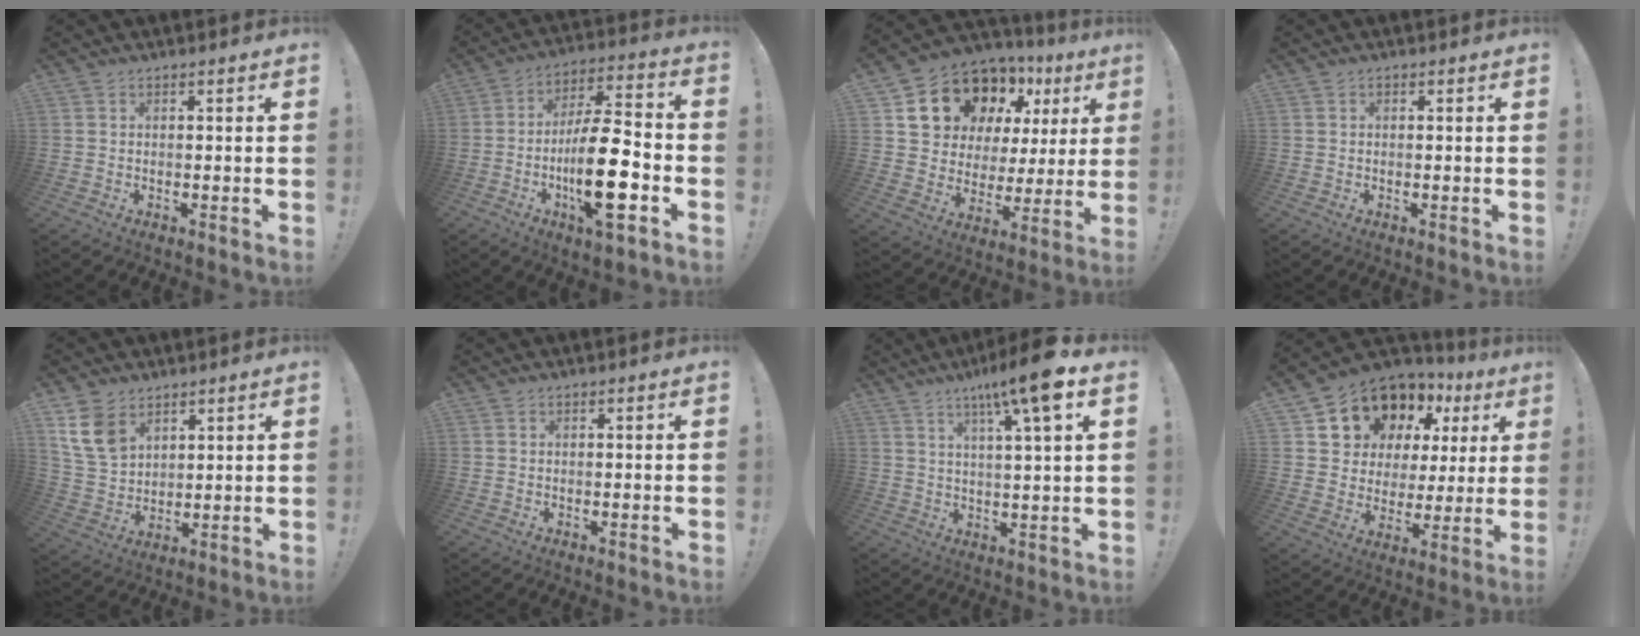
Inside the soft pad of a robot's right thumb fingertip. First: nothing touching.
{"total": 19.9, "force": [-5.5, 6.1, 18.1], "torque": [-0.325, 0.019, -0.089]}
{"total": 14.7, "force": [9.7, 9.4, 5.7], "torque": [-0.105, -0.067, 0.193]}
{"total": 0.0}
{"total": 10.9, "force": [6.3, 7.3, 5.0], "torque": [-0.094, -0.023, 0.130]}
{"total": 0.0}
{"total": 12.3, "force": [6.7, 0.7, 10.3], "torque": [-0.158, -0.038, 0.096]}
{"total": 12.6, "force": [9.0, 7.9, 3.8], "torque": [-0.069, -0.073, 0.176]}